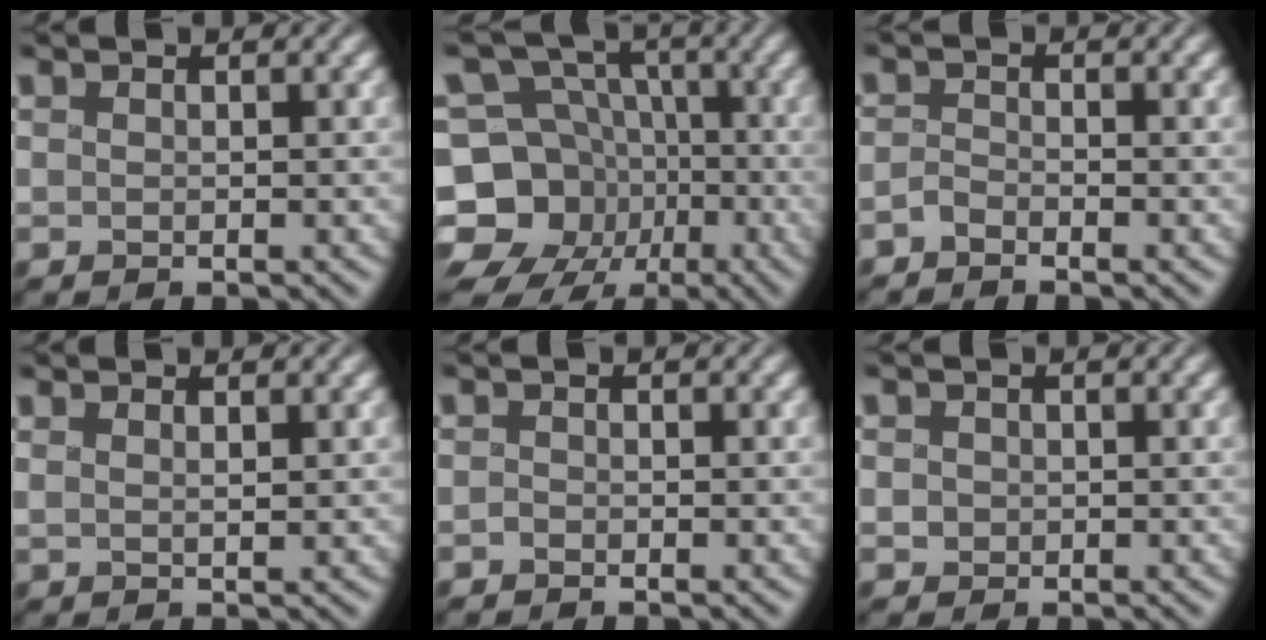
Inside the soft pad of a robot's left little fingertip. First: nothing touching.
{"total": 12.7, "force": [-5.2, 10.4, 5.2], "torque": [-0.109, -0.006, -0.106]}
{"total": 1.4, "force": [-1.4, 0.2, 0.2], "torque": [-0.002, 0.002, -0.033]}
{"total": 1.1, "force": [0.7, 0.2, 0.8], "torque": [-0.008, 0.003, 0.006]}
{"total": 0.7, "force": [-0.6, 0.3, 0.1], "torque": [0.005, -0.002, -0.018]}
{"total": 0.9, "force": [-0.3, 0.9, 0.2], "torque": [-0.003, -0.005, -0.006]}